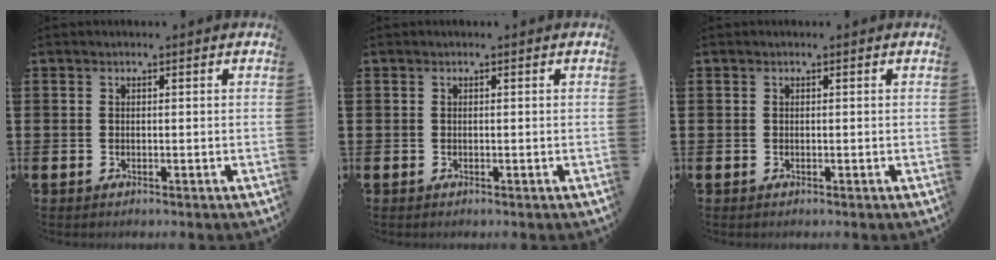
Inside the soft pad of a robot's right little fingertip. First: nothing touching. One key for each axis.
{"total": 0.0}
{"total": 0.0}